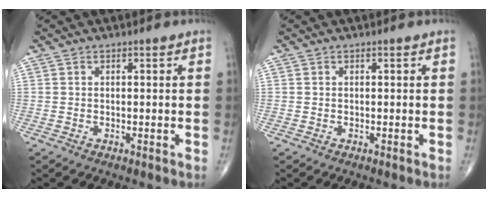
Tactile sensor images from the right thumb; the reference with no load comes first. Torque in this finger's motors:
{"motor_torque": [0.14, 0.06, 0.01, -0.04, -0.02]}